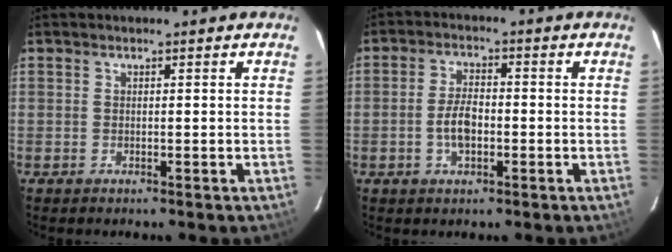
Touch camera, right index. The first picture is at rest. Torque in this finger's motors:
{"motor_torque": [1.19, 0.18, 0.63, 0.07]}